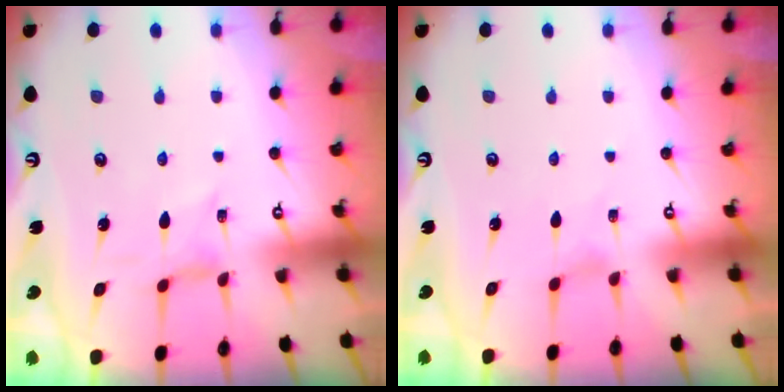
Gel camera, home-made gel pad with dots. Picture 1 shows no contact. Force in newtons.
{"total": 0.0}